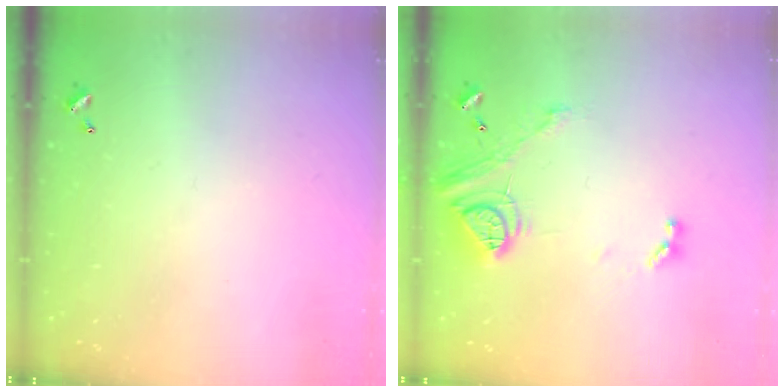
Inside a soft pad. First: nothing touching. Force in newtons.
{"total": 14.9, "press": 14.8, "slide": 1.7}